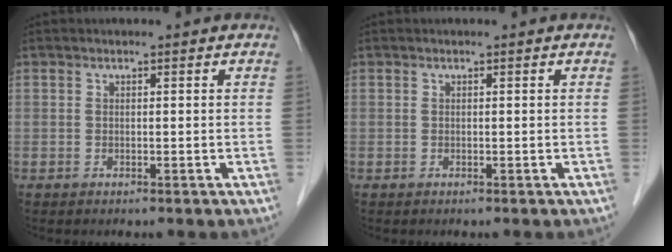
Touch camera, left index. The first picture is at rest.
{"total": 0.0}